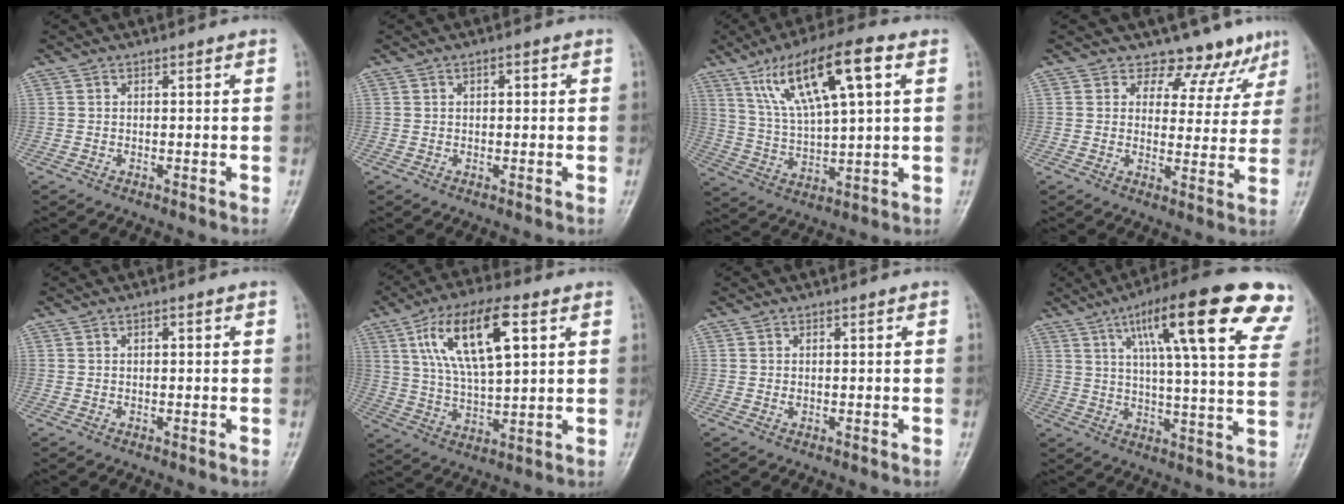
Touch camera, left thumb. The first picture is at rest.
{"total": 1.4, "force": [0.4, 0.8, 1.0], "torque": [-0.011, 0.002, 0.005]}
{"total": 16.6, "force": [7.2, 4.7, 14.2], "torque": [-0.245, -0.004, 0.132]}
{"total": 9.0, "force": [7.4, 5.1, 0.9], "torque": [0.032, -0.043, 0.078]}
{"total": 0.8, "force": [0.2, 0.4, 0.7], "torque": [-0.008, 0.002, 0.003]}
{"total": 16.0, "force": [6.0, 6.2, 13.4], "torque": [-0.232, -0.006, 0.109]}
{"total": 0.5, "force": [0.1, 0.4, 0.3], "torque": [-0.003, 0.000, 0.002]}
{"total": 25.4, "force": [13.2, 5.4, 21.1], "torque": [-0.290, -0.018, 0.178]}